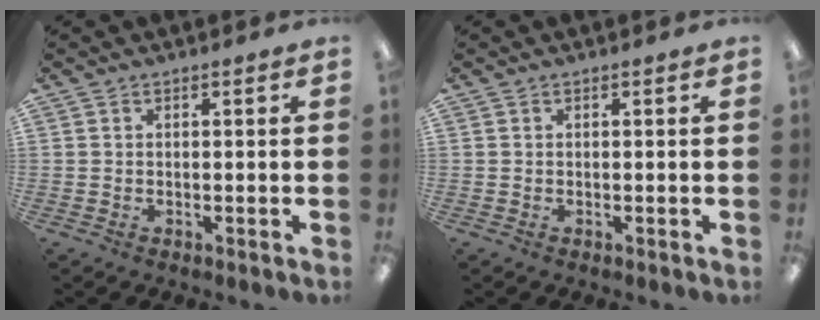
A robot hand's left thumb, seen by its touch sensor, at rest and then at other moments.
{"total": 0.0}